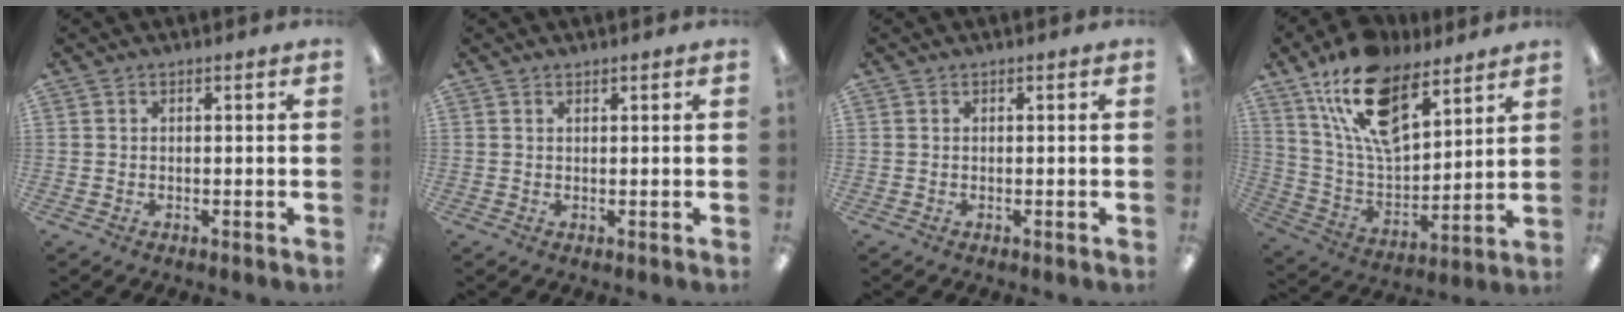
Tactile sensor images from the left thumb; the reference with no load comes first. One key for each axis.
{"total": 0.5, "fx": 0.5, "fy": 0.2, "fz": 0.2, "tx": -0.006, "ty": 0.001, "tz": 0.008}
{"total": 0.0}
{"total": 18.9, "fx": 12.3, "fy": 8.9, "fz": 11.4, "tx": -0.216, "ty": -0.053, "tz": 0.222}